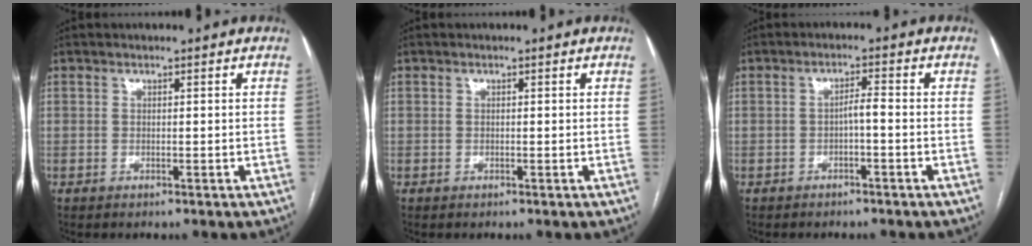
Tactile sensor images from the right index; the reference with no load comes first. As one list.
[{"total": 0.0}, {"total": 2.1, "force": [-0.8, 0.2, 2.0], "torque": [-0.030, 0.004, -0.015]}]